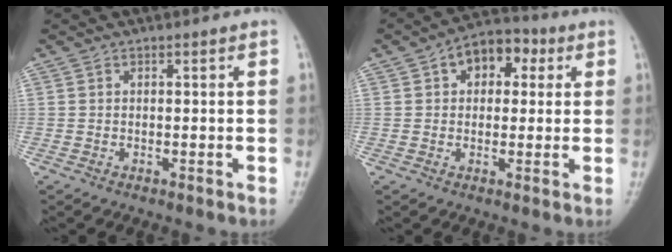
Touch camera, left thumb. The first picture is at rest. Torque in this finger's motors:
{"motor_torque": [-0.12, 0.18, 0.03, -0.02, 0.01]}